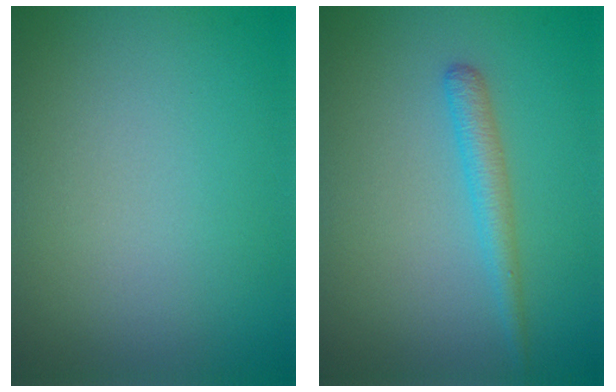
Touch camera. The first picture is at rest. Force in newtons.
{"total": 2.0, "press": 2.0, "slide": 0.1}